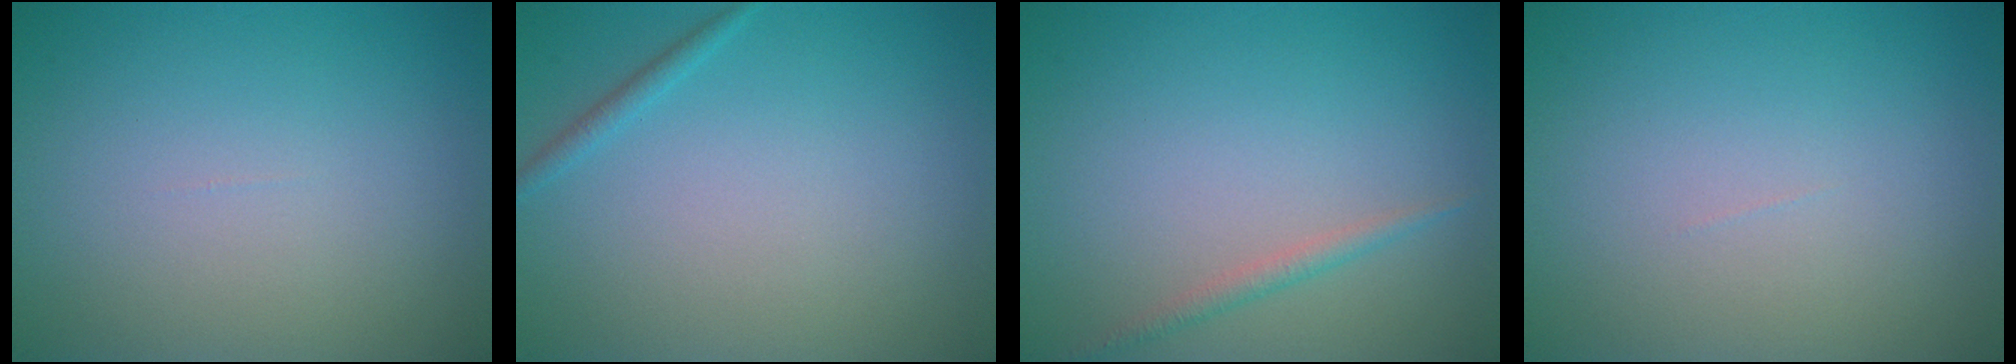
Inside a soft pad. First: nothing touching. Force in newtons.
{"total": 0.9, "press": 0.9, "slide": 0.1}
{"total": 1.2, "press": 1.1, "slide": 0.1}
{"total": 0.0}